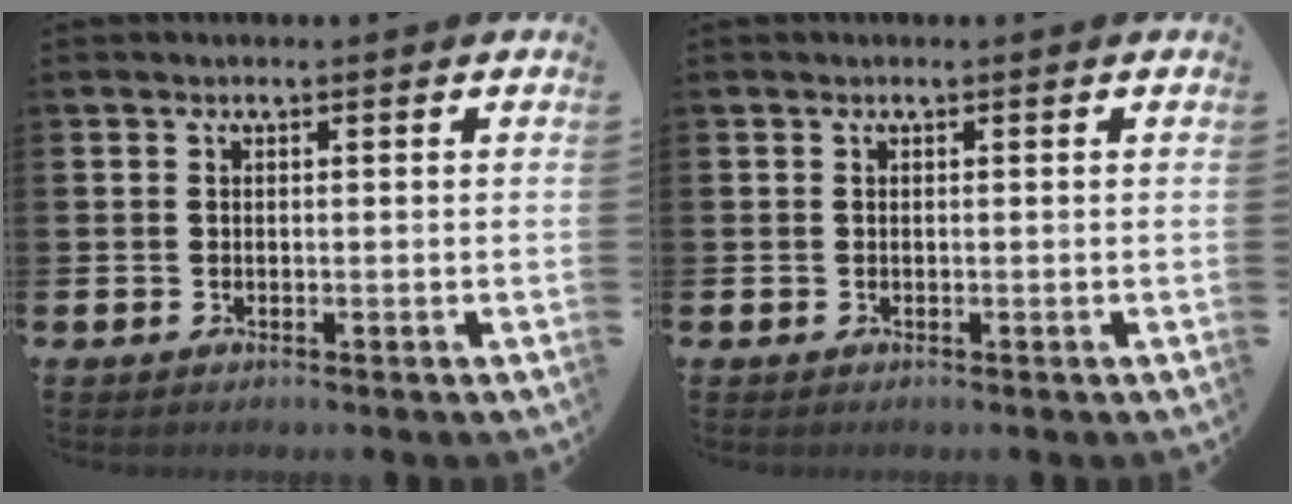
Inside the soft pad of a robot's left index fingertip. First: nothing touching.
{"total": 0.0}